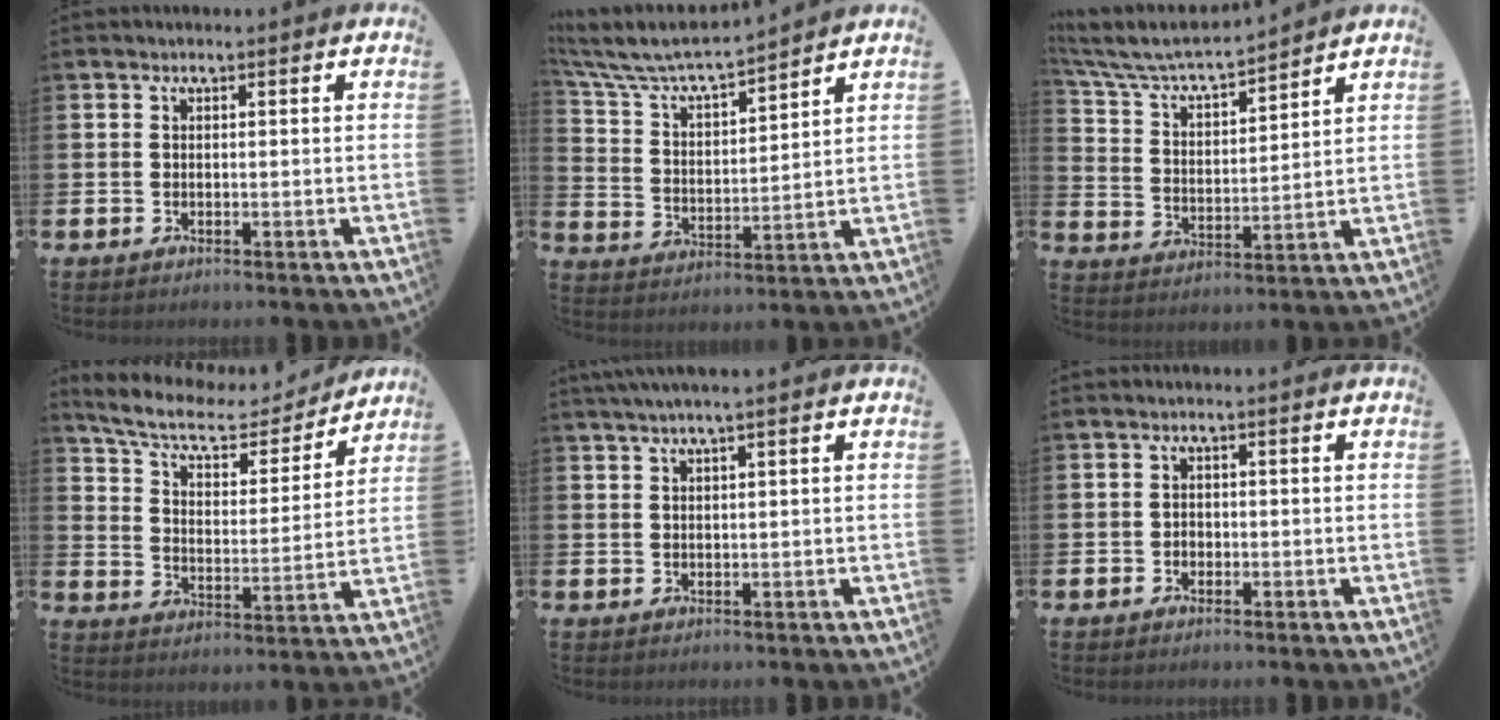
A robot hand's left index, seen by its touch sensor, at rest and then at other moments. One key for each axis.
{"total": 7.2, "fx": 6.8, "fy": 0.9, "fz": 2.4, "tx": -0.081, "ty": -0.051, "tz": 0.115}
{"total": 6.7, "fx": 6.2, "fy": 1.0, "fz": 2.3, "tx": -0.078, "ty": -0.046, "tz": 0.104}
{"total": 8.8, "fx": 7.6, "fy": 2.6, "fz": 3.6, "tx": -0.092, "ty": -0.052, "tz": 0.125}
{"total": 2.0, "fx": 1.5, "fy": -0.2, "fz": 1.2, "tx": -0.032, "ty": 0.005, "tz": 0.028}
{"total": 1.1, "fx": -0.5, "fy": 1.0, "fz": 0.4, "tx": -0.007, "ty": 0.005, "tz": -0.011}